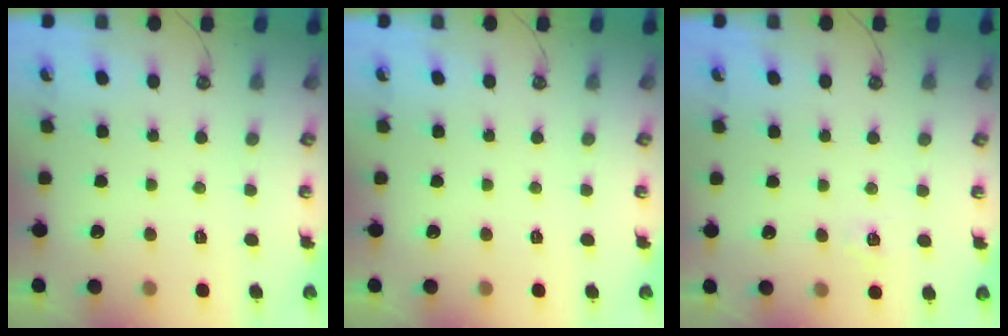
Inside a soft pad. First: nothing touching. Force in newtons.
{"total": 0.0}
{"total": 4.0, "press": 4.0, "slide": 0.5}